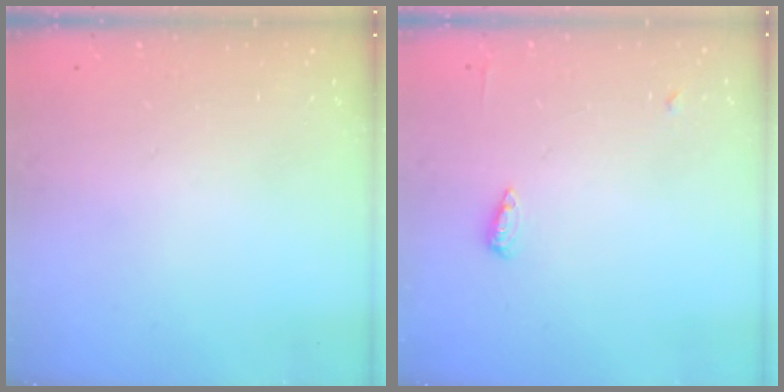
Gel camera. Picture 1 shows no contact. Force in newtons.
{"total": 5.5, "press": 5.4, "slide": 1.0}